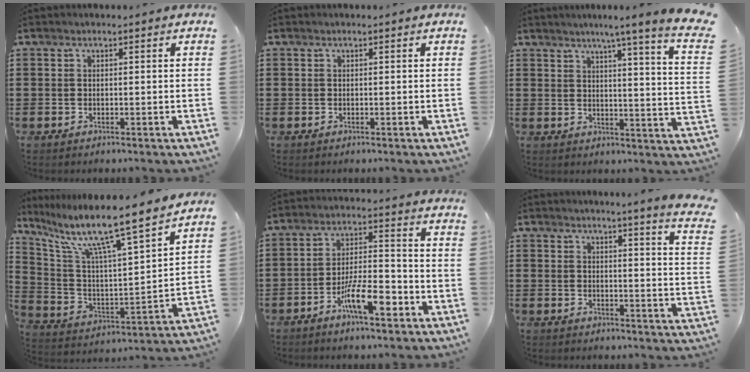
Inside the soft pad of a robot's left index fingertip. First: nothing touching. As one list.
[{"total": 0.0}, {"total": 5.7, "force": [4.2, -1.8, 3.5], "torque": [-0.076, -0.037, 0.059]}, {"total": 11.4, "force": [8.8, 0.2, 7.3], "torque": [-0.165, -0.064, 0.134]}, {"total": 9.0, "force": [-4.9, 2.6, 7.1], "torque": [-0.138, 0.006, -0.091]}, {"total": 3.6, "force": [3.0, -1.4, 1.4], "torque": [-0.032, -0.031, 0.046]}]